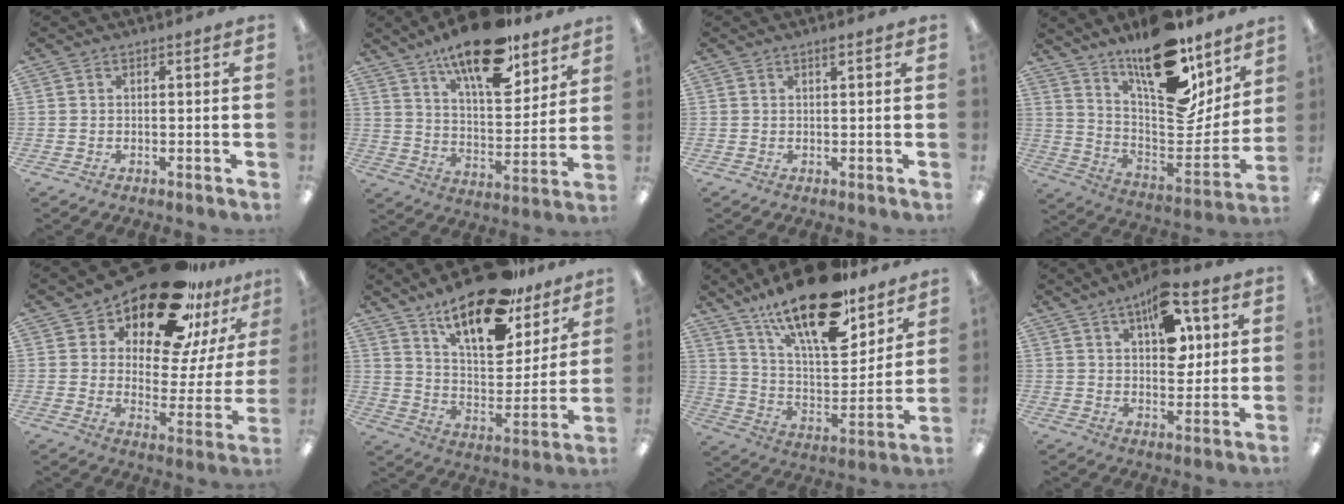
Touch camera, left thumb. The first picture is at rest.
{"total": 18.7, "force": [13.9, 6.6, 10.7], "torque": [-0.172, -0.081, 0.233]}
{"total": 1.4, "force": [1.0, 0.2, 0.9], "torque": [-0.014, -0.003, 0.016]}
{"total": 21.1, "force": [15.4, 8.5, 11.8], "torque": [-0.155, -0.130, 0.263]}
{"total": 21.8, "force": [17.2, 8.2, 10.6], "torque": [-0.164, -0.115, 0.291]}
{"total": 20.8, "force": [15.2, 8.0, 11.7], "torque": [-0.193, -0.097, 0.263]}
{"total": 23.5, "force": [16.8, 8.3, 14.2], "torque": [-0.232, -0.105, 0.286]}
{"total": 12.8, "force": [6.6, 6.5, 8.9], "torque": [-0.119, -0.025, 0.112]}